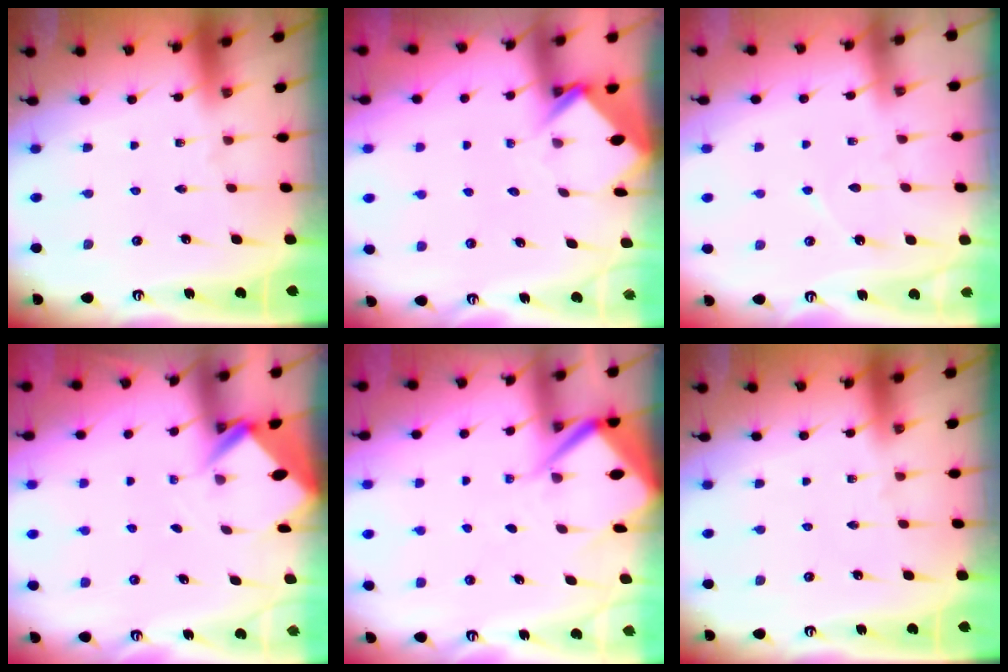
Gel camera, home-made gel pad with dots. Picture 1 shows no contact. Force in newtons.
{"total": 3.9, "press": 3.9, "slide": 0.2}
{"total": 3.8, "press": 3.8, "slide": 0.2}
{"total": 2.6, "press": 2.6, "slide": 0.2}
{"total": 6.6, "press": 6.6, "slide": 0.6}
{"total": 0.0}